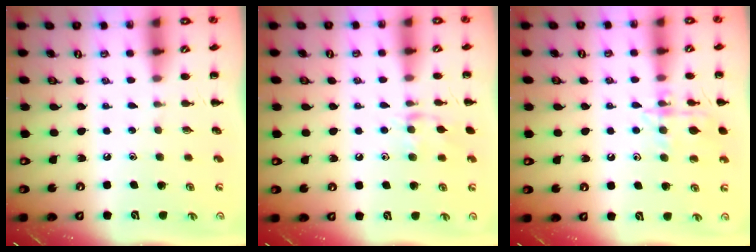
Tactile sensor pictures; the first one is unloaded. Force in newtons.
{"total": 8.5, "press": 8.4, "slide": 1.0}
{"total": 13.7, "press": 13.7, "slide": 1.3}